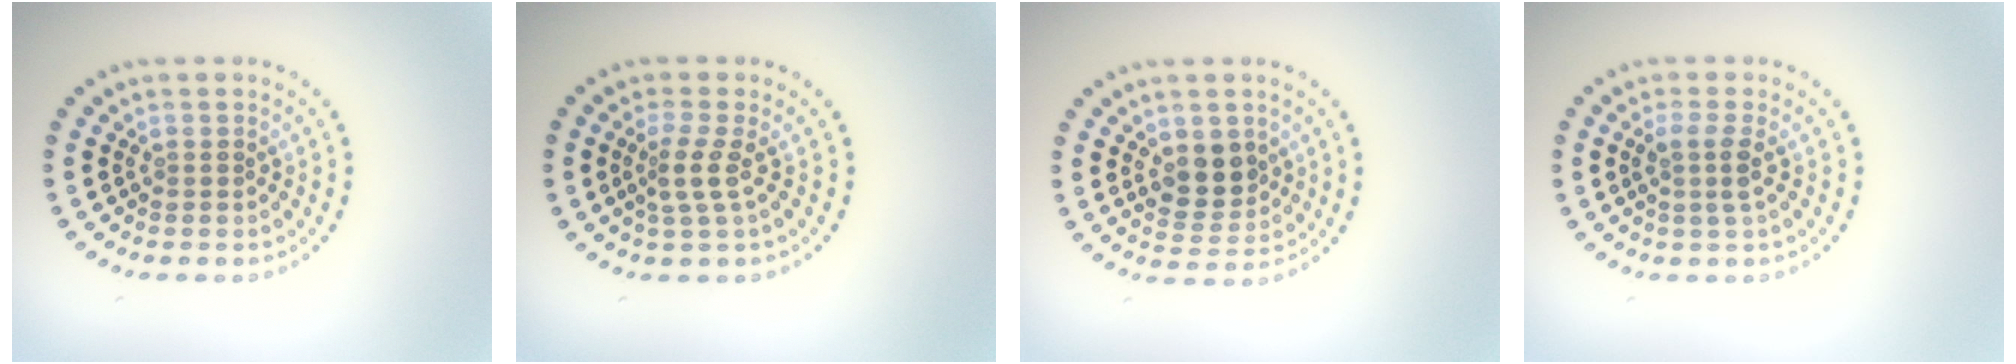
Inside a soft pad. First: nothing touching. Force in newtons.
{"total": 2.3, "press": 1.6, "slide": 1.6}
{"total": 3.6, "press": 3.4, "slide": 1.0}
{"total": 1.9, "press": 1.6, "slide": 1.1}